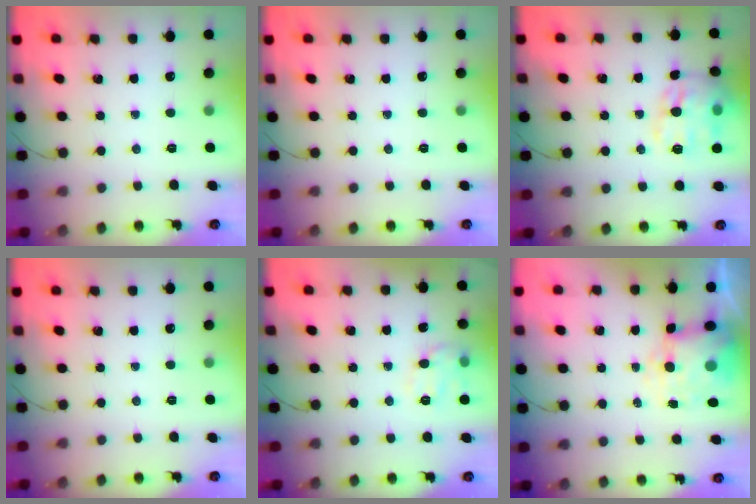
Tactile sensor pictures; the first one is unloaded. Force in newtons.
{"total": 0.0}
{"total": 15.1, "press": 15.0, "slide": 1.6}
{"total": 0.0}
{"total": 9.8, "press": 9.8, "slide": 0.0}
{"total": 8.1, "press": 7.9, "slide": 1.9}